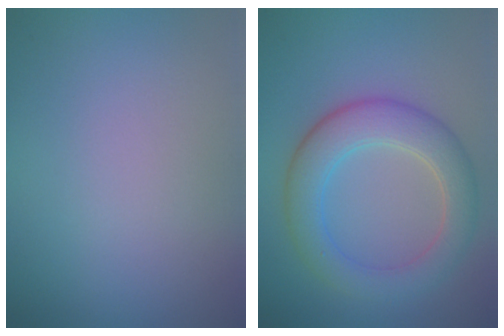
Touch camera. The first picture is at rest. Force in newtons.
{"total": 5.5, "press": 5.5, "slide": 0.4}